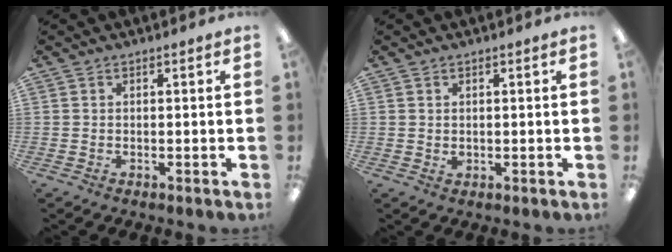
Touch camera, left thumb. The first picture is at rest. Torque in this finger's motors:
{"motor_torque": [-0.17, 0.16, 0.05, -0.15, 0.00]}